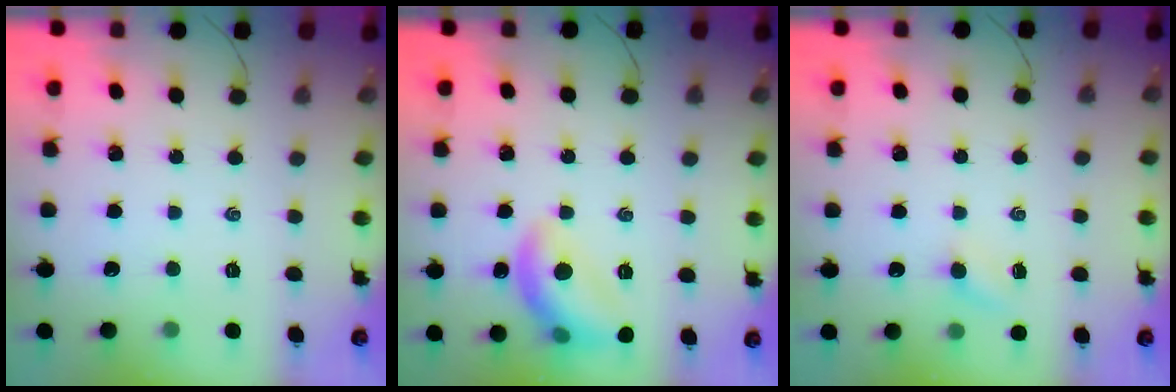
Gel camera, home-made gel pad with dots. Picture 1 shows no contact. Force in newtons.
{"total": 12.4, "press": 12.4, "slide": 0.8}
{"total": 3.6, "press": 3.4, "slide": 1.3}